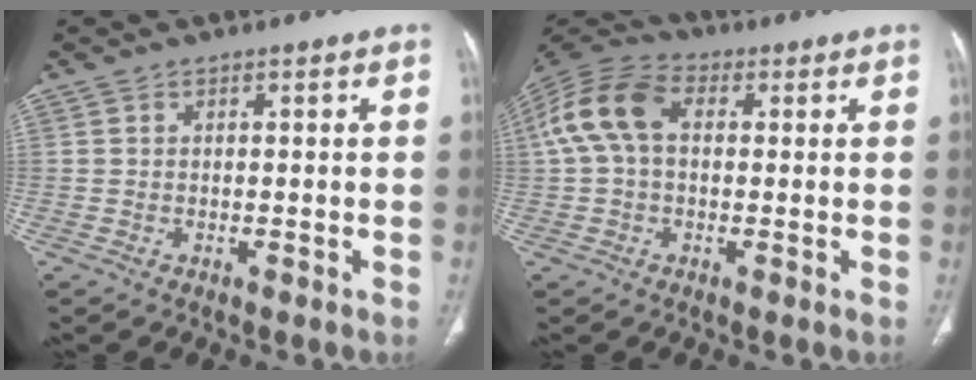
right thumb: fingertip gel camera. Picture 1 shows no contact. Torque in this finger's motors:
{"motor_torque": [-0.33, 0.58, 0.66, -0.44, 0.19]}